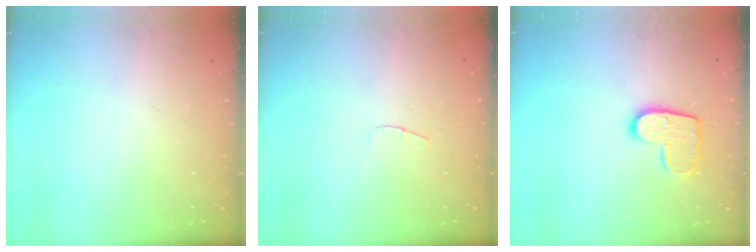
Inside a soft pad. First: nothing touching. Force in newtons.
{"total": 3.8, "press": 3.8, "slide": 0.4}
{"total": 10.4, "press": 10.4, "slide": 0.5}